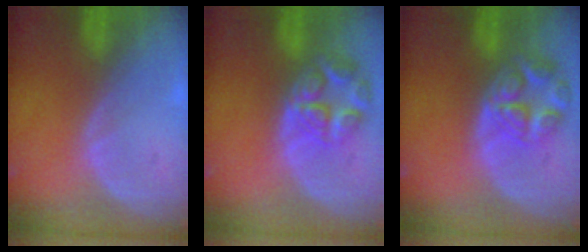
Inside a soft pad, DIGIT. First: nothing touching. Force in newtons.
{"total": 7.8, "press": 7.0, "slide": 3.5}
{"total": 7.9, "press": 7.0, "slide": 3.6}